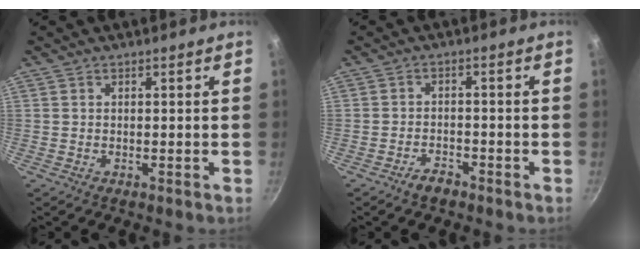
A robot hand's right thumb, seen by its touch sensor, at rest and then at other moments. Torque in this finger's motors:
{"motor_torque": [0.20, 0.06, -0.31, -0.03, 0.08]}